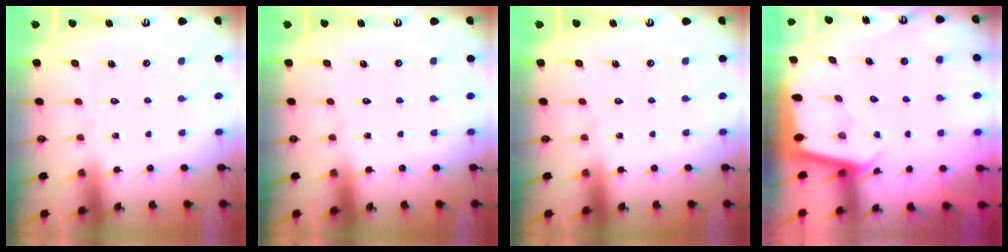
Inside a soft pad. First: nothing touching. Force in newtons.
{"total": 0.0}
{"total": 0.0}
{"total": 1.9, "press": 1.9, "slide": 0.1}